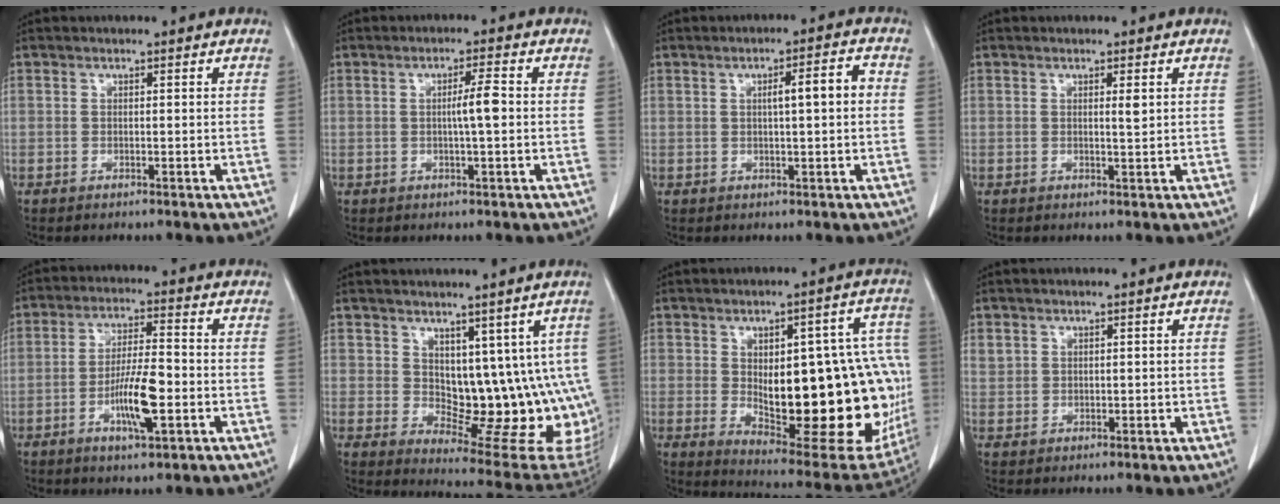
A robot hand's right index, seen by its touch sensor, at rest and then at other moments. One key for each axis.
{"total": 3.5, "fx": 0.0, "fy": 0.0, "fz": 3.5, "tx": -0.061, "ty": 0.000, "tz": -0.002}
{"total": 4.6, "fx": 0.5, "fy": 0.6, "fz": 4.5, "tx": -0.070, "ty": 0.013, "tz": 0.007}
{"total": 1.3, "fx": 0.5, "fy": 0.1, "fz": 1.2, "tx": -0.024, "ty": -0.002, "tz": 0.007}
{"total": 8.5, "fx": -2.6, "fy": 1.5, "fz": 8.0, "tx": -0.149, "ty": -0.002, "tz": -0.046}
{"total": 13.5, "fx": 4.0, "fy": 7.3, "fz": 10.7, "tx": -0.118, "ty": -0.009, "tz": 0.077}
{"total": 26.9, "fx": -1.3, "fy": 9.1, "fz": 25.3, "tx": -0.271, "ty": 0.018, "tz": 0.014}
{"total": 2.1, "fx": 1.2, "fy": 1.6, "fz": 0.4, "tx": 0.004, "ty": 0.005, "tz": 0.023}